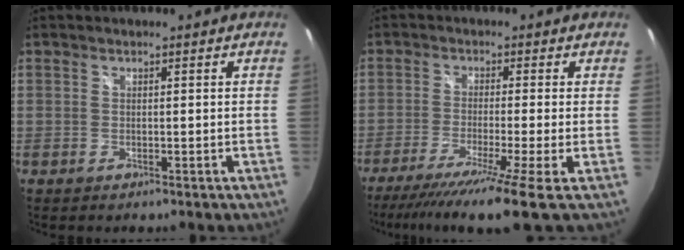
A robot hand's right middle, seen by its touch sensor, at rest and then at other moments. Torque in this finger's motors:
{"motor_torque": [-0.05, -0.57, 0.61, 0.16]}